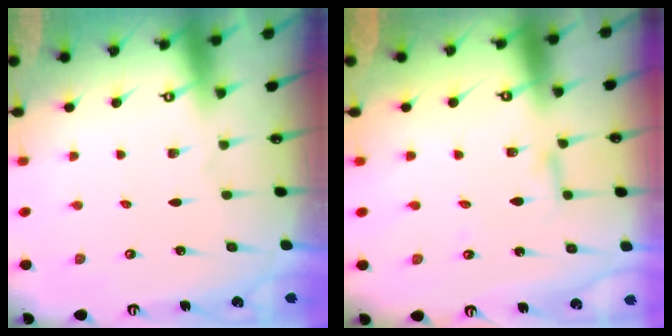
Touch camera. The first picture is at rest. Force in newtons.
{"total": 2.1, "press": 2.1, "slide": 0.1}